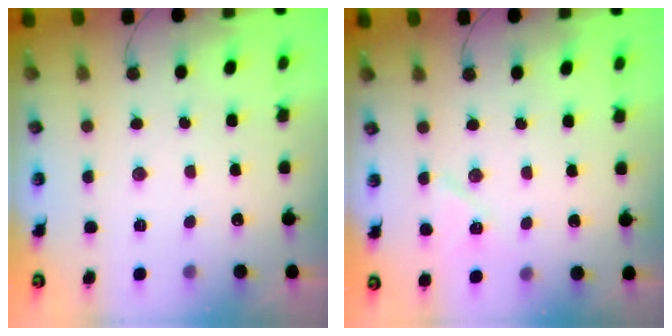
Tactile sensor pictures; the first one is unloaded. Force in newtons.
{"total": 7.7, "press": 7.7, "slide": 0.5}